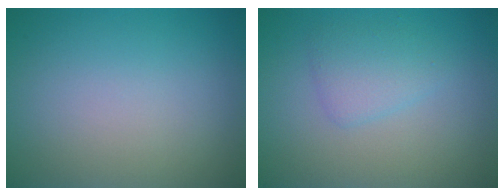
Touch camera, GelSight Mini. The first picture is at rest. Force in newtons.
{"total": 2.1, "press": 2.1, "slide": 0.0}